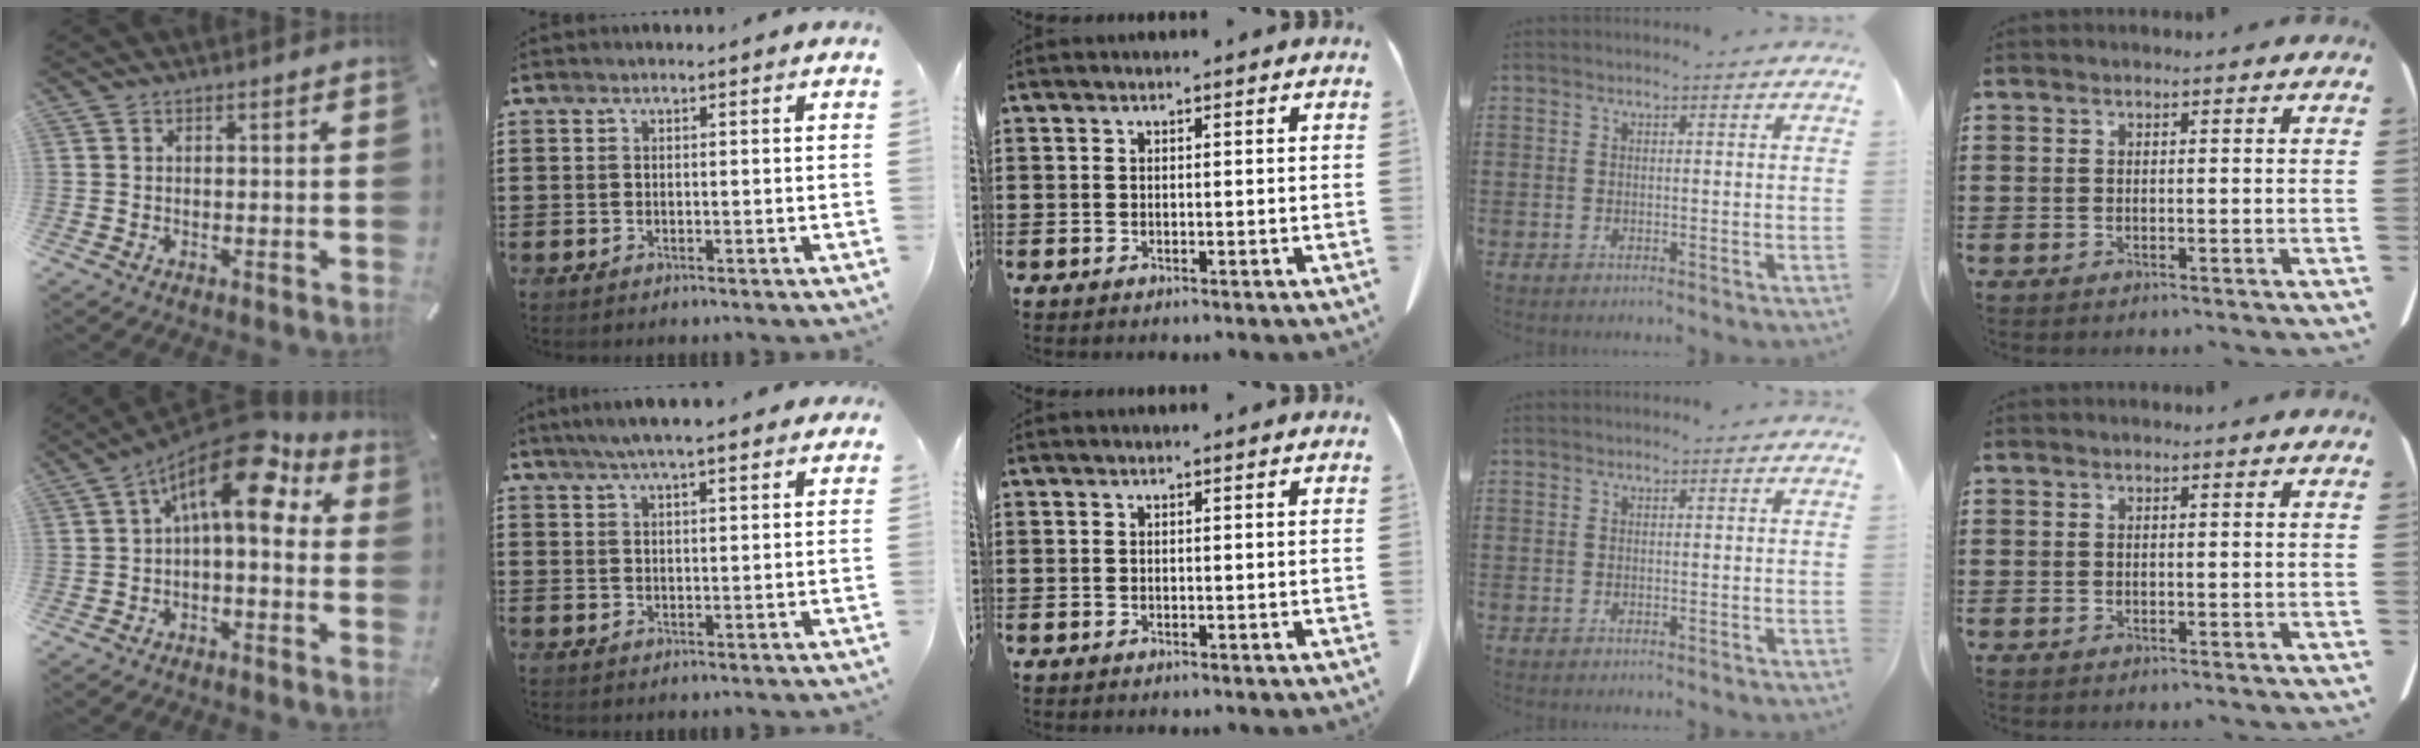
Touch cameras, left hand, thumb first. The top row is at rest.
{"thumb": {"total": 15.1, "force": [6.5, 6.4, 12.0], "torque": [-0.202, -0.044, 0.103]}, "index": {"total": 4.9, "force": [4.0, 0.5, 2.8], "torque": [-0.063, -0.002, 0.071]}}